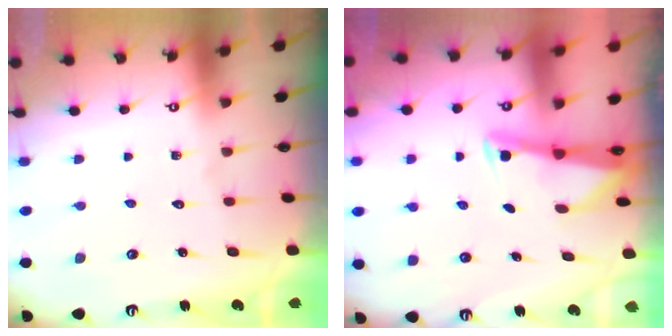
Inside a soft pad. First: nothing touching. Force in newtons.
{"total": 2.7, "press": 2.7, "slide": 0.2}